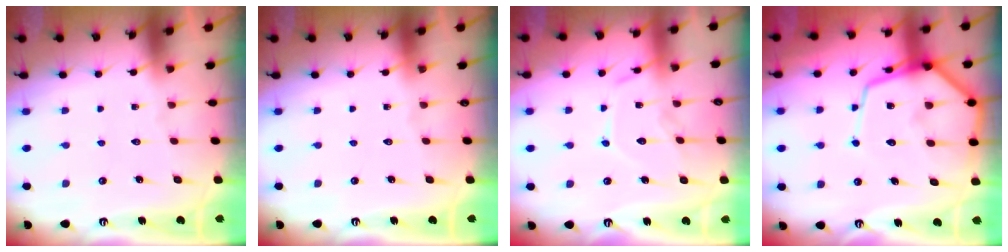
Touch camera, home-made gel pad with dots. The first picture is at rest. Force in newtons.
{"total": 0.0}
{"total": 12.0, "press": 12.0, "slide": 0.8}
{"total": 14.1, "press": 14.0, "slide": 1.6}